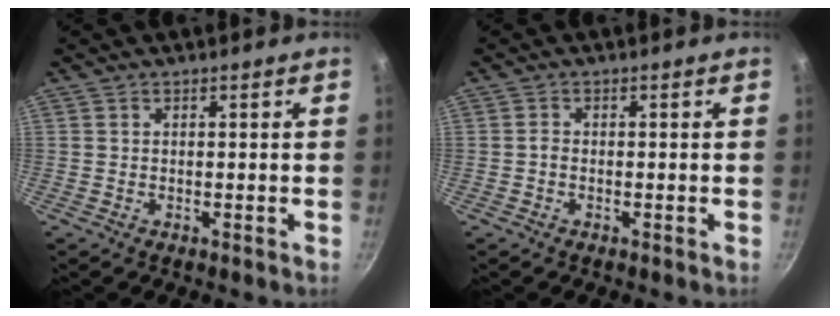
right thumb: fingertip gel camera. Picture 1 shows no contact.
{"total": 0.8, "force": [-0.4, 0.5, 0.4], "torque": [-0.008, 0.004, -0.011]}